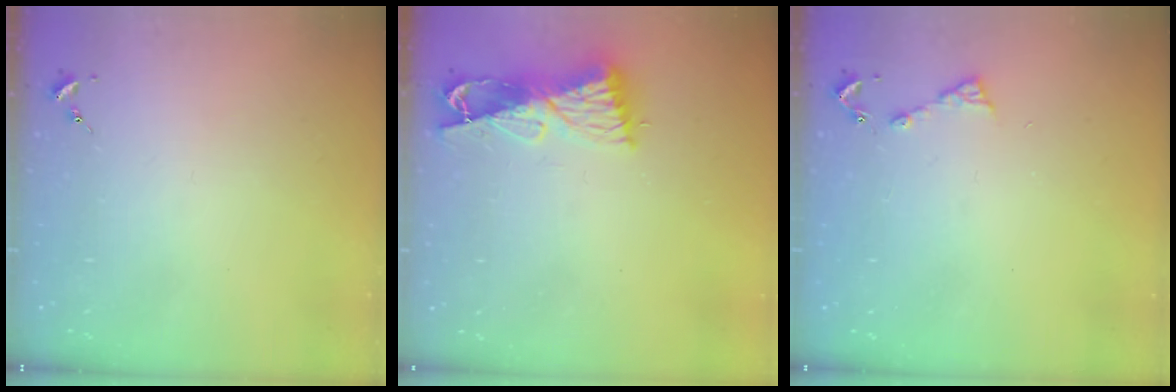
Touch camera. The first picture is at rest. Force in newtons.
{"total": 9.5, "press": 9.4, "slide": 0.8}
{"total": 5.6, "press": 5.6, "slide": 0.7}